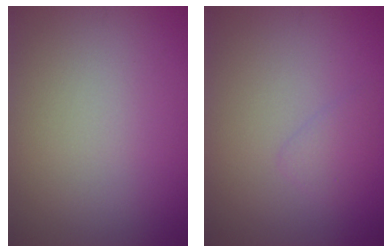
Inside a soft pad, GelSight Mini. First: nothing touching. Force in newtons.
{"total": 1.2, "press": 1.2, "slide": 0.0}